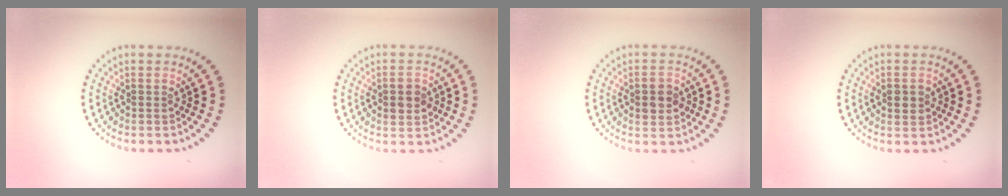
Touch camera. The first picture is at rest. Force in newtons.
{"total": 2.2, "press": 2.2, "slide": 0.1}
{"total": 2.8, "press": 2.7, "slide": 0.2}
{"total": 1.4, "press": 1.4, "slide": 0.2}